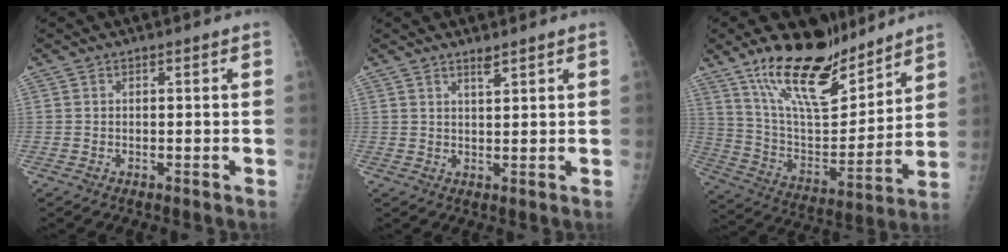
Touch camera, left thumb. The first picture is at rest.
{"total": 2.2, "force": [1.8, 0.4, 1.2], "torque": [-0.016, -0.014, 0.031]}
{"total": 20.4, "force": [15.2, 7.4, 11.4], "torque": [-0.150, -0.093, 0.271]}